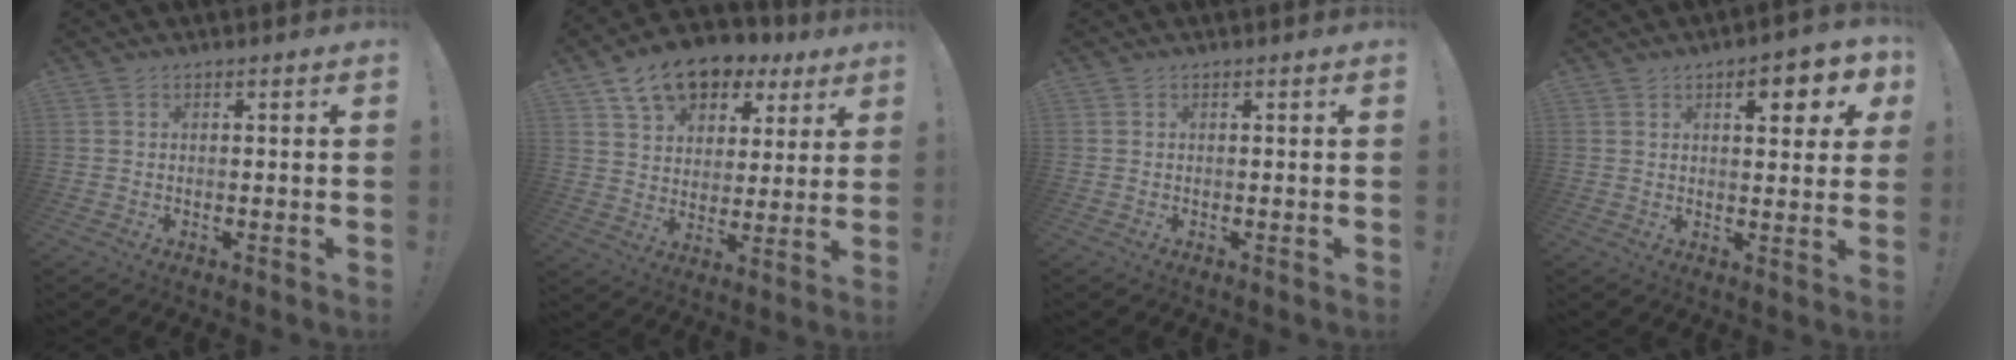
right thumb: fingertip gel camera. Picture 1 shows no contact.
{"total": 13.3, "force": [9.0, 7.9, 5.7], "torque": [-0.099, -0.053, 0.168]}
{"total": 0.0}
{"total": 8.0, "force": [3.5, 2.8, 6.7], "torque": [-0.074, -0.013, 0.049]}